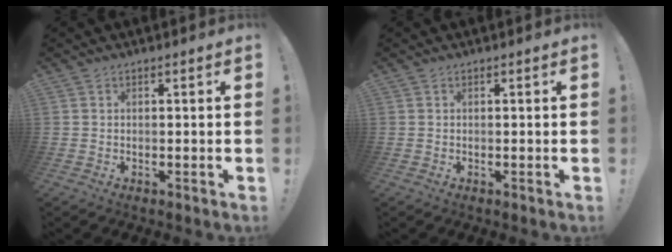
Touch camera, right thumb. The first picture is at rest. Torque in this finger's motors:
{"motor_torque": [-0.02, 0.09, -0.25, 0.00, 0.00]}